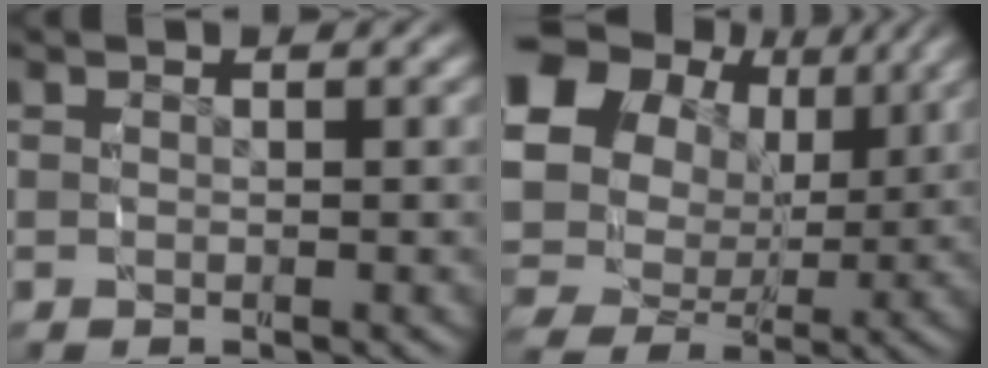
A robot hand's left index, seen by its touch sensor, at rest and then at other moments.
{"total": 14.0, "force": [2.6, 11.2, 8.0], "torque": [-0.167, -0.009, 0.035]}